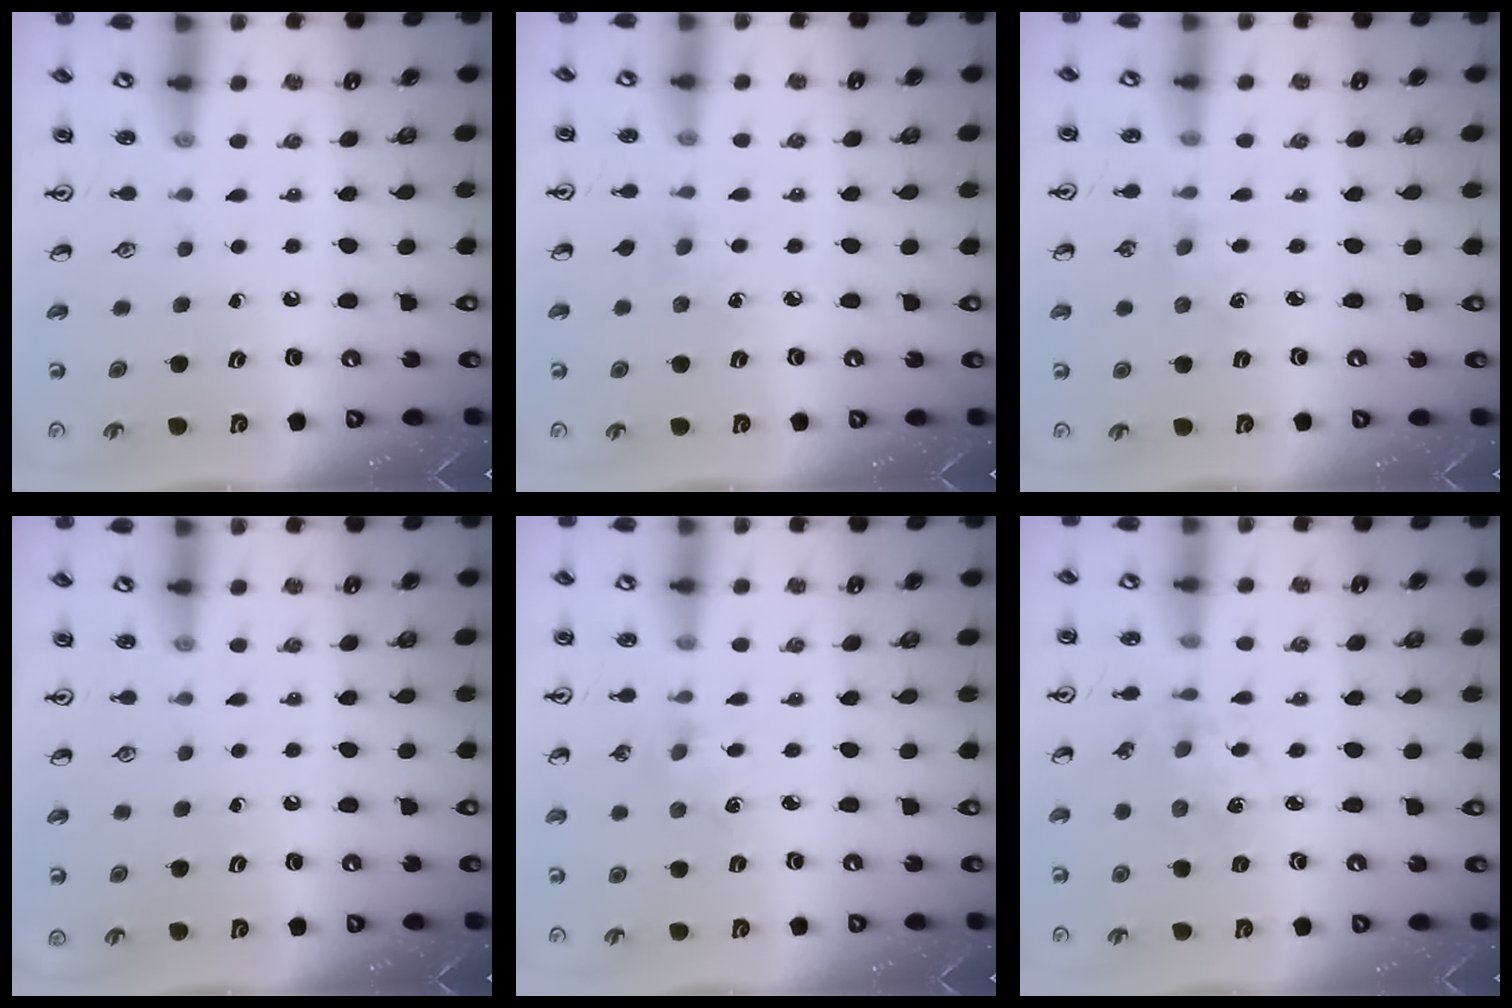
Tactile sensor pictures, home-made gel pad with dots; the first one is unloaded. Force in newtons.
{"total": 5.5, "press": 5.5, "slide": 0.6}
{"total": 1.4, "press": 1.3, "slide": 0.3}
{"total": 0.0}
{"total": 1.9, "press": 1.8, "slide": 0.3}
{"total": 3.4, "press": 3.3, "slide": 0.9}